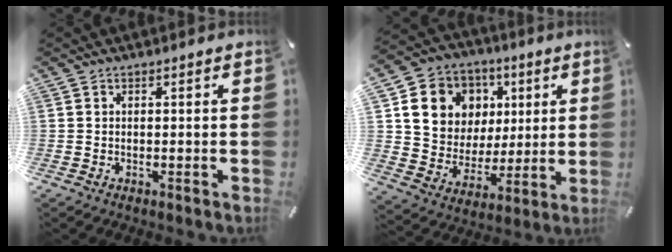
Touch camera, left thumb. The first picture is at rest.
{"total": 14.2, "force": [4.9, 12.6, 4.1], "torque": [-0.064, -0.022, 0.100]}